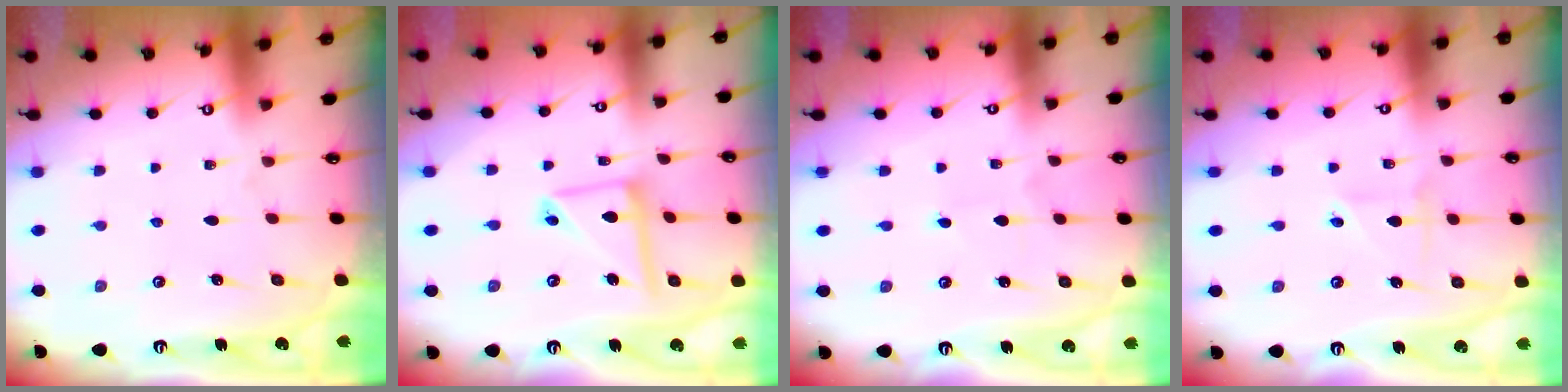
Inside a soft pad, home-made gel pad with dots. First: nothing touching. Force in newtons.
{"total": 11.0, "press": 11.0, "slide": 0.9}
{"total": 1.8, "press": 1.8, "slide": 0.2}
{"total": 2.4, "press": 2.2, "slide": 1.0}